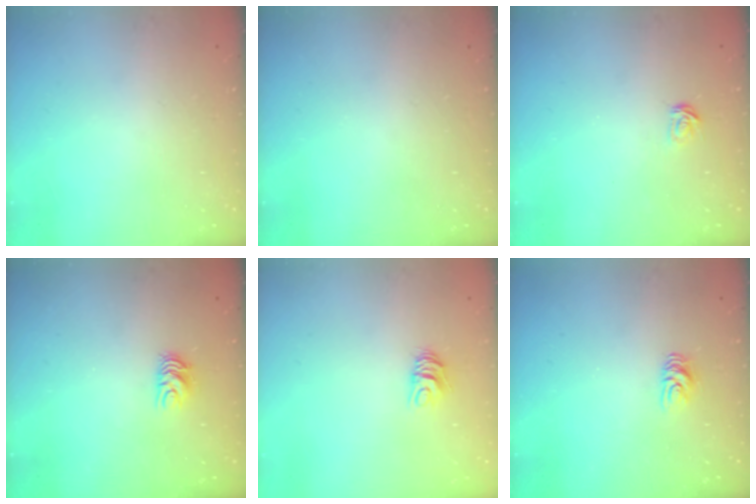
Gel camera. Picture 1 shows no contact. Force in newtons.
{"total": 0.0}
{"total": 3.2, "press": 3.2, "slide": 0.2}
{"total": 6.2, "press": 6.2, "slide": 0.4}
{"total": 6.2, "press": 6.2, "slide": 0.1}
{"total": 5.3, "press": 5.3, "slide": 0.5}